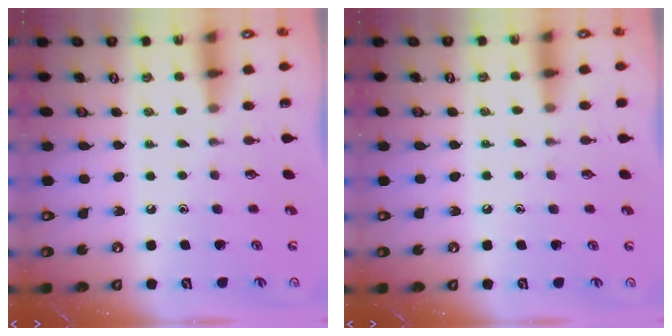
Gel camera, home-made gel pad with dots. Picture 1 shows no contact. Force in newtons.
{"total": 5.3, "press": 5.2, "slide": 0.7}